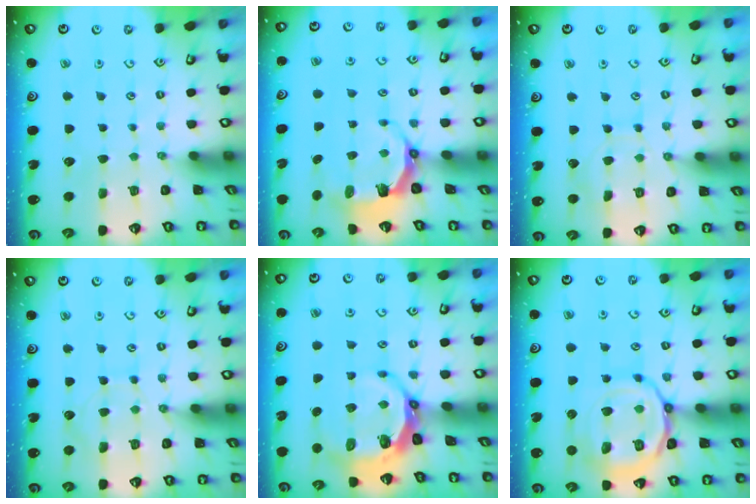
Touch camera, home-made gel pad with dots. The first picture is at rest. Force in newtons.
{"total": 5.5, "press": 3.9, "slide": 3.8}
{"total": 8.5, "press": 8.4, "slide": 0.9}
{"total": 6.2, "press": 6.1, "slide": 0.7}
{"total": 7.9, "press": 6.9, "slide": 4.0}
{"total": 17.5, "press": 17.4, "slide": 1.6}